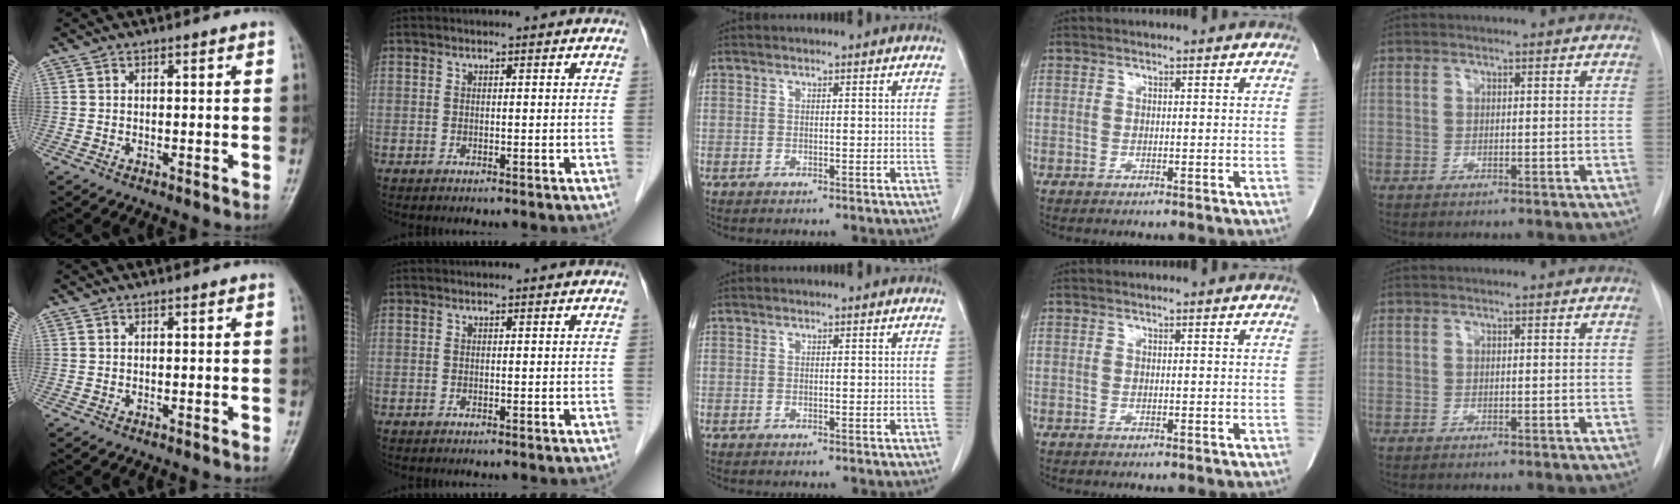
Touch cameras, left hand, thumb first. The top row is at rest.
{}